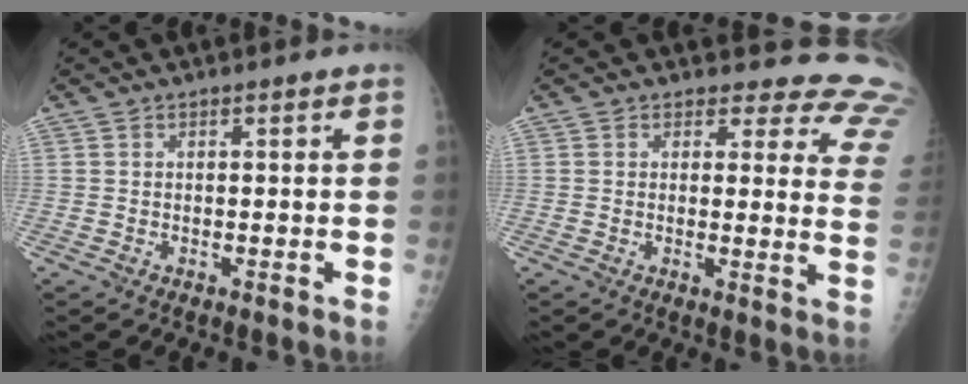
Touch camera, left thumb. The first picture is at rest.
{"total": 14.0, "force": [13.1, 4.8, 1.5], "torque": [0.037, -0.114, 0.101]}